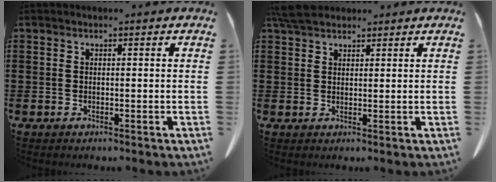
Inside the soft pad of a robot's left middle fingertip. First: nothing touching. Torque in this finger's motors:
{"motor_torque": [1.21, 0.93, -0.04, -0.07]}